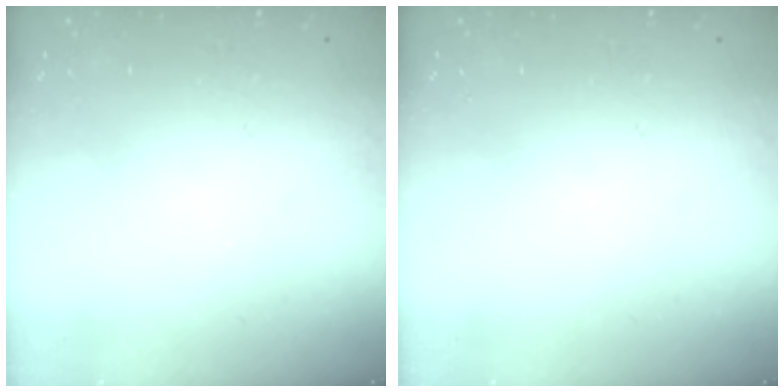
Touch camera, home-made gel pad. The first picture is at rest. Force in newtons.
{"total": 0.0}